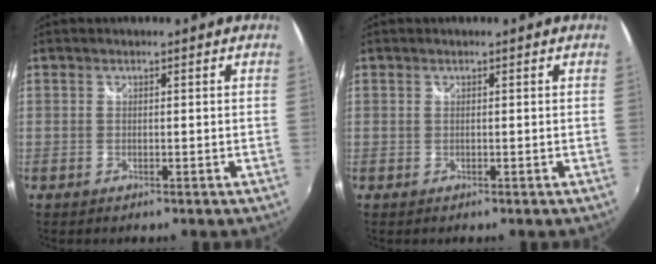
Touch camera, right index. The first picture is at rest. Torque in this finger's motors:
{"motor_torque": [0.28, 0.02, 0.00, 0.01]}